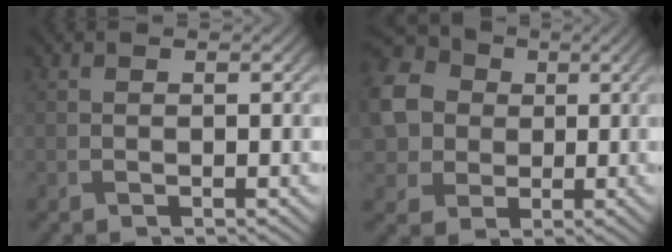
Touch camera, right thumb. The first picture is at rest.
{"total": 11.7, "force": [1.5, 10.2, 5.6], "torque": [-0.178, -0.001, 0.017]}